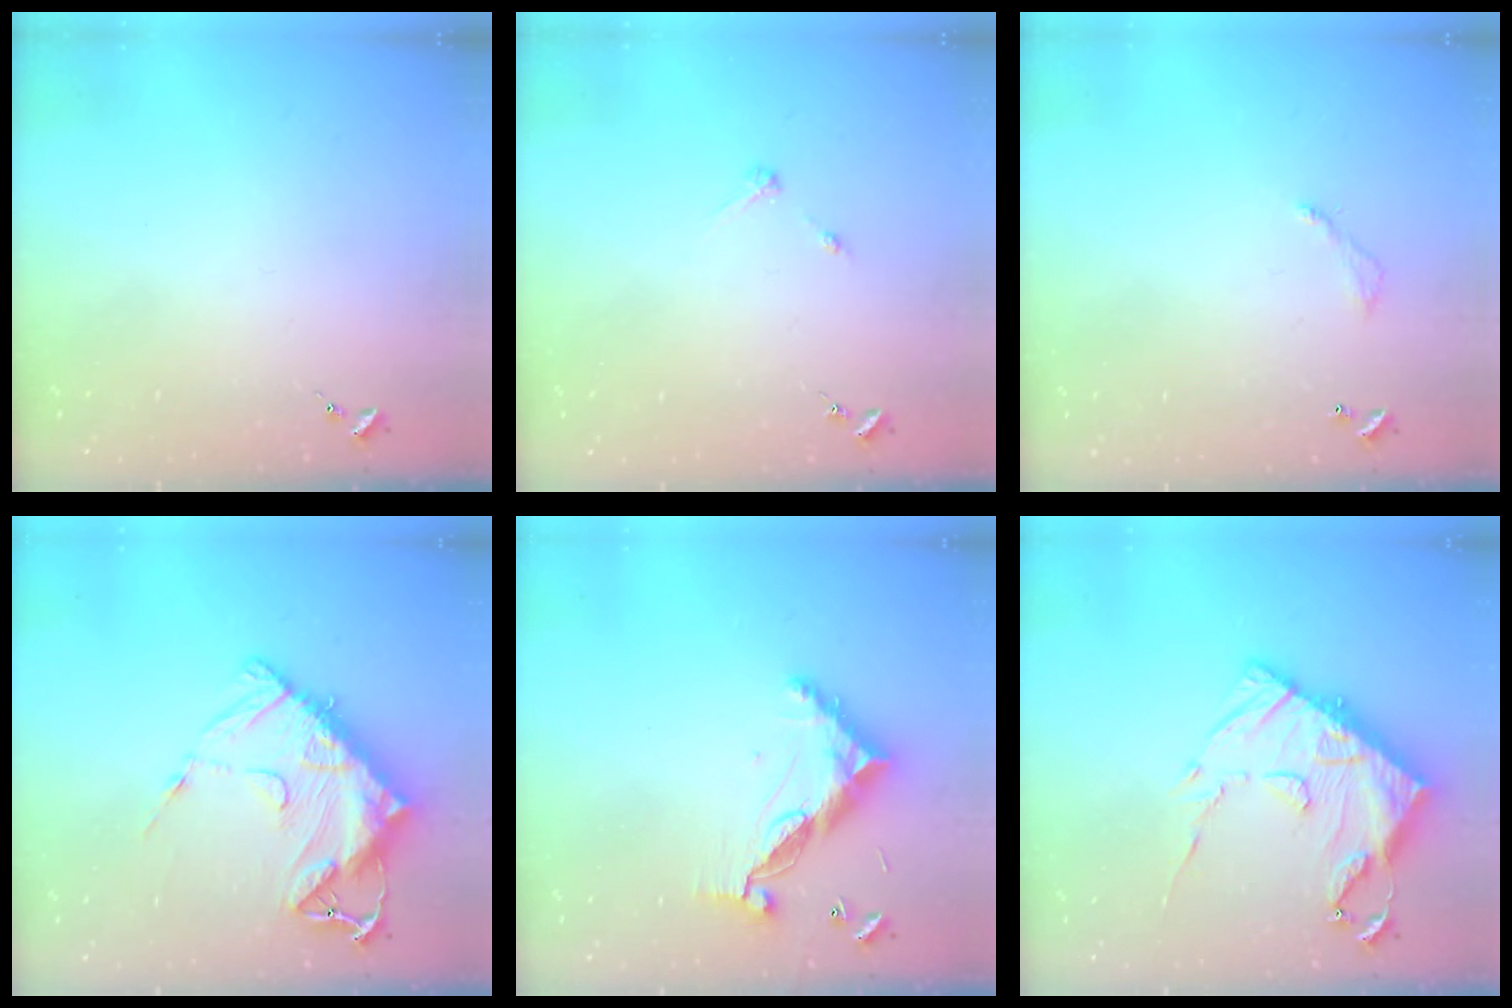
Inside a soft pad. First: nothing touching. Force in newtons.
{"total": 2.7, "press": 2.7, "slide": 0.3}
{"total": 3.8, "press": 3.8, "slide": 0.2}
{"total": 18.7, "press": 18.6, "slide": 1.9}
{"total": 11.5, "press": 11.4, "slide": 1.0}
{"total": 20.8, "press": 20.7, "slide": 2.0}